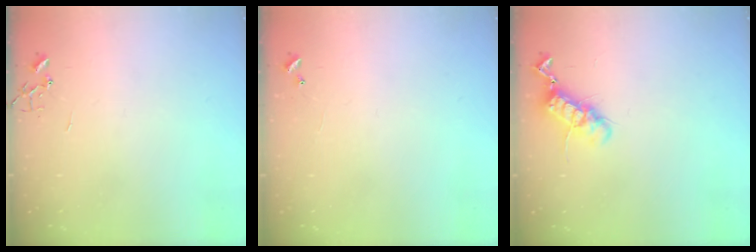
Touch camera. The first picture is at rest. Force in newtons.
{"total": 5.1, "press": 5.0, "slide": 0.3}
{"total": 11.7, "press": 11.6, "slide": 1.2}